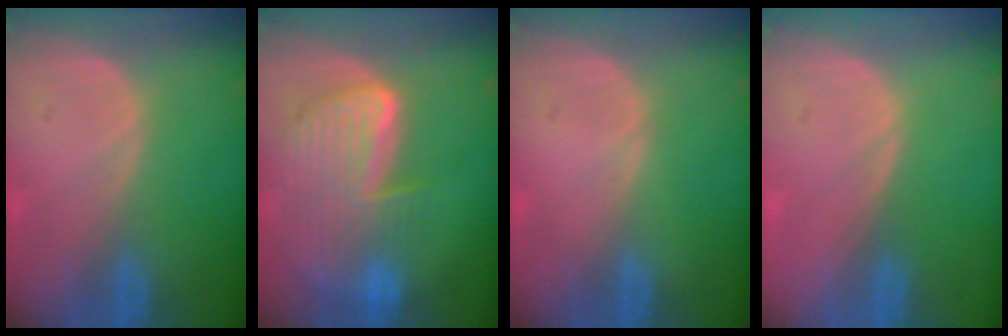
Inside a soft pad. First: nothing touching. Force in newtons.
{"total": 9.7, "press": 8.3, "slide": 5.1}
{"total": 0.0}
{"total": 0.0}